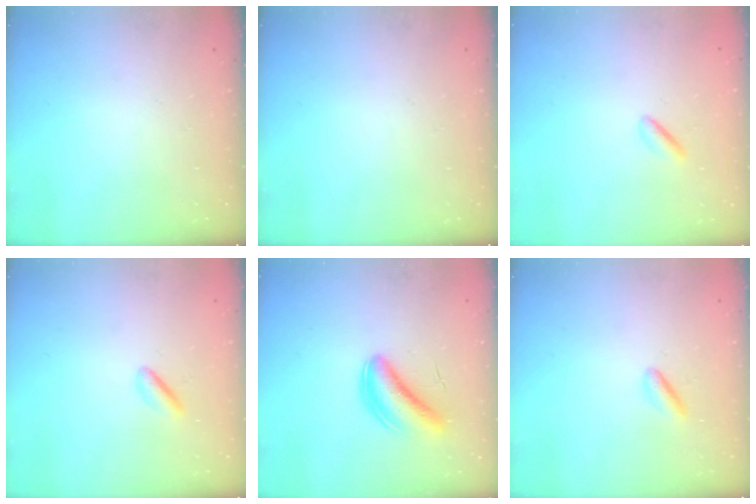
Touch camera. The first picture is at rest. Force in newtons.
{"total": 0.0}
{"total": 0.9, "press": 0.6, "slide": 0.7}
{"total": 2.1, "press": 1.9, "slide": 0.9}
{"total": 6.4, "press": 6.1, "slide": 1.8}
{"total": 2.8, "press": 2.7, "slide": 0.8}